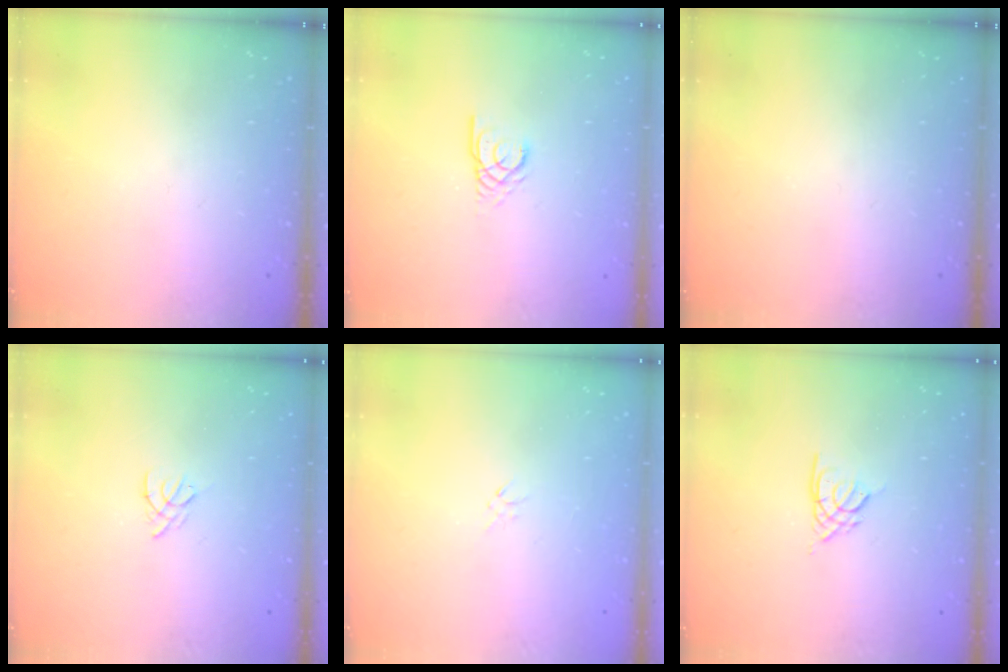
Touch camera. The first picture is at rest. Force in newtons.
{"total": 2.9, "press": 2.9, "slide": 0.2}
{"total": 0.0}
{"total": 2.5, "press": 2.4, "slide": 0.6}
{"total": 0.9, "press": 0.8, "slide": 0.4}
{"total": 2.6, "press": 2.6, "slide": 0.6}